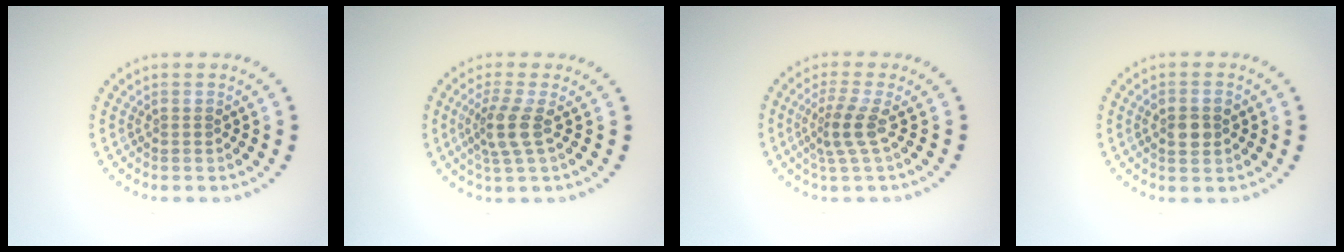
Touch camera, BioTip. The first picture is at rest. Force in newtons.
{"total": 2.6, "press": 2.1, "slide": 1.7}
{"total": 2.7, "press": 1.9, "slide": 1.9}
{"total": 2.3, "press": 2.2, "slide": 0.3}